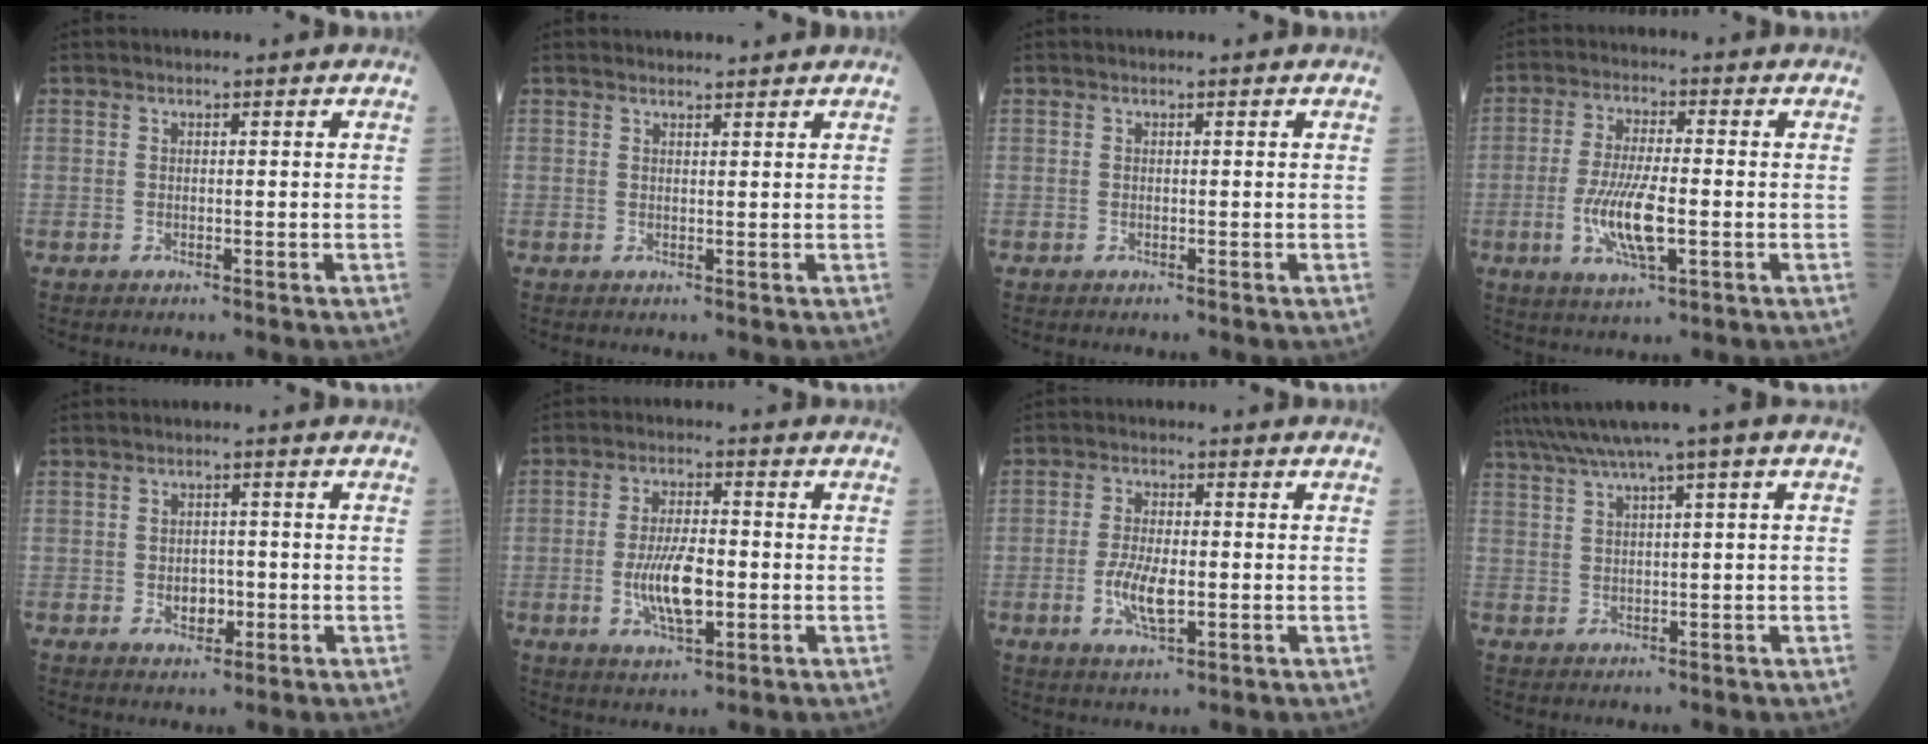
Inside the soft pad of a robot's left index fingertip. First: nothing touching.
{"total": 2.4, "force": [2.4, 0.2, 0.2], "torque": [-0.007, 0.009, 0.032]}
{"total": 0.0}
{"total": 8.5, "force": [-2.0, 1.8, 8.1], "torque": [-0.166, -0.011, -0.039]}
{"total": 2.8, "force": [-0.7, 2.0, 1.8], "torque": [-0.025, 0.004, -0.008]}
{"total": 7.9, "force": [-1.5, 2.6, 7.3], "torque": [-0.146, -0.003, -0.027]}
{"total": 5.8, "force": [-1.3, 2.0, 5.2], "torque": [-0.110, -0.005, -0.023]}
{"total": 7.4, "force": [4.8, -0.8, 5.6], "torque": [-0.098, 0.036, 0.081]}